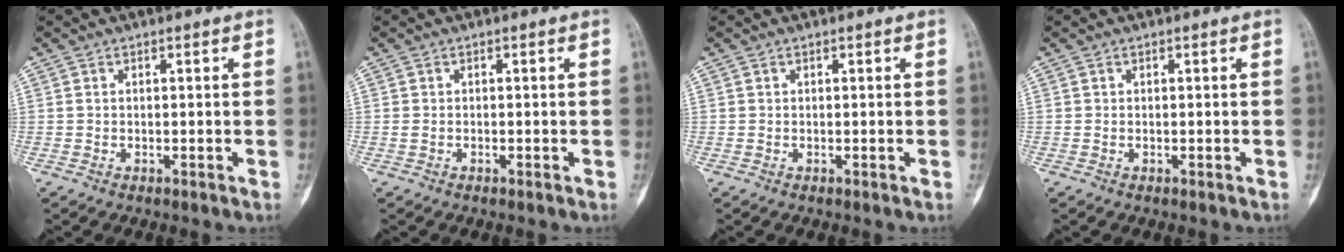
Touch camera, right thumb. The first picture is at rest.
{"total": 0.6, "force": [-0.3, 0.3, 0.4], "torque": [-0.013, 0.002, -0.007]}
{"total": 0.0}
{"total": 0.0}